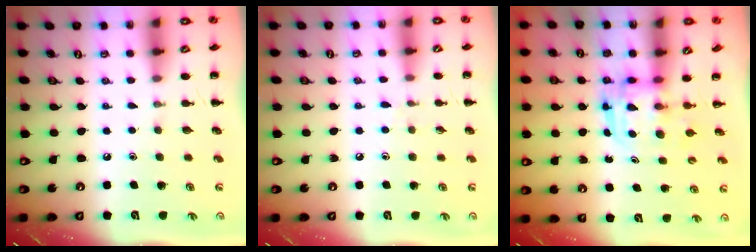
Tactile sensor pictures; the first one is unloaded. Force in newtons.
{"total": 5.6, "press": 5.0, "slide": 2.4}
{"total": 3.0, "press": 3.0, "slide": 0.3}